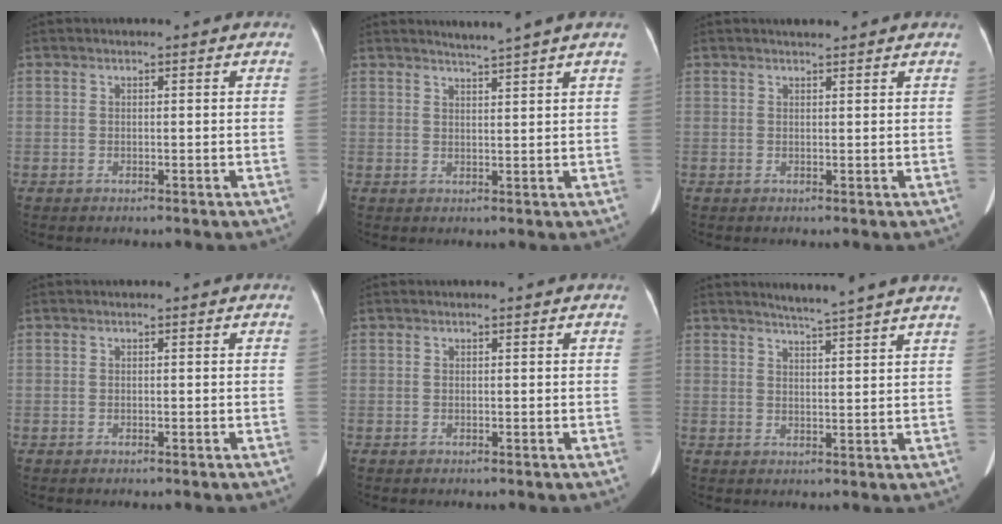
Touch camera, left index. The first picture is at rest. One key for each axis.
{"total": 3.9, "fx": 3.5, "fy": -1.0, "fz": 1.3, "tx": -0.024, "ty": 0.003, "tz": 0.047}
{"total": 1.7, "fx": 1.6, "fy": 0.2, "fz": 0.7, "tx": -0.011, "ty": 0.010, "tz": 0.027}
{"total": 0.0}
{"total": 0.0}
{"total": 7.5, "fx": 6.7, "fy": -1.5, "fz": 3.0, "tx": -0.048, "ty": 0.001, "tz": 0.083}